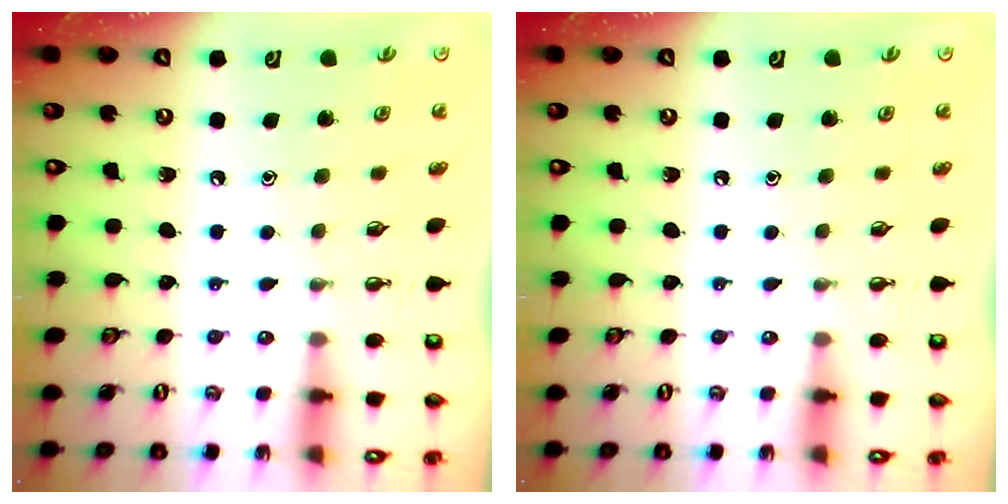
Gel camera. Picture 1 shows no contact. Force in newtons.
{"total": 0.0}